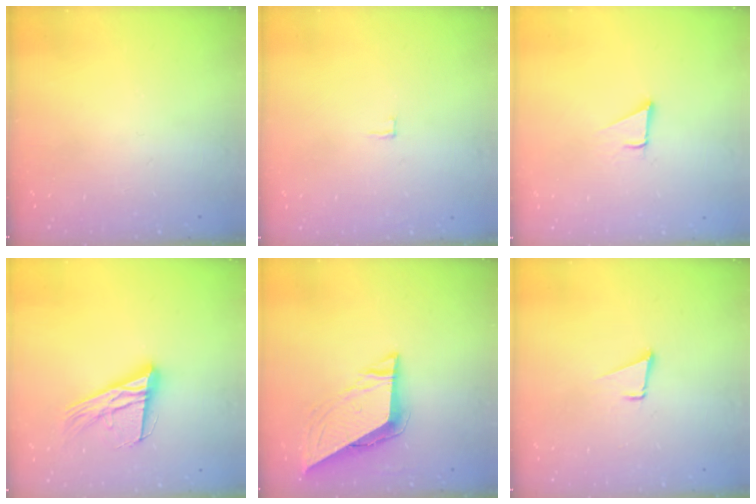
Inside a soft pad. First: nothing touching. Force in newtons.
{"total": 2.0, "press": 2.0, "slide": 0.2}
{"total": 1.6, "press": 1.6, "slide": 0.2}
{"total": 16.7, "press": 16.6, "slide": 1.6}
{"total": 7.8, "press": 7.8, "slide": 0.4}
{"total": 1.6, "press": 1.5, "slide": 0.1}